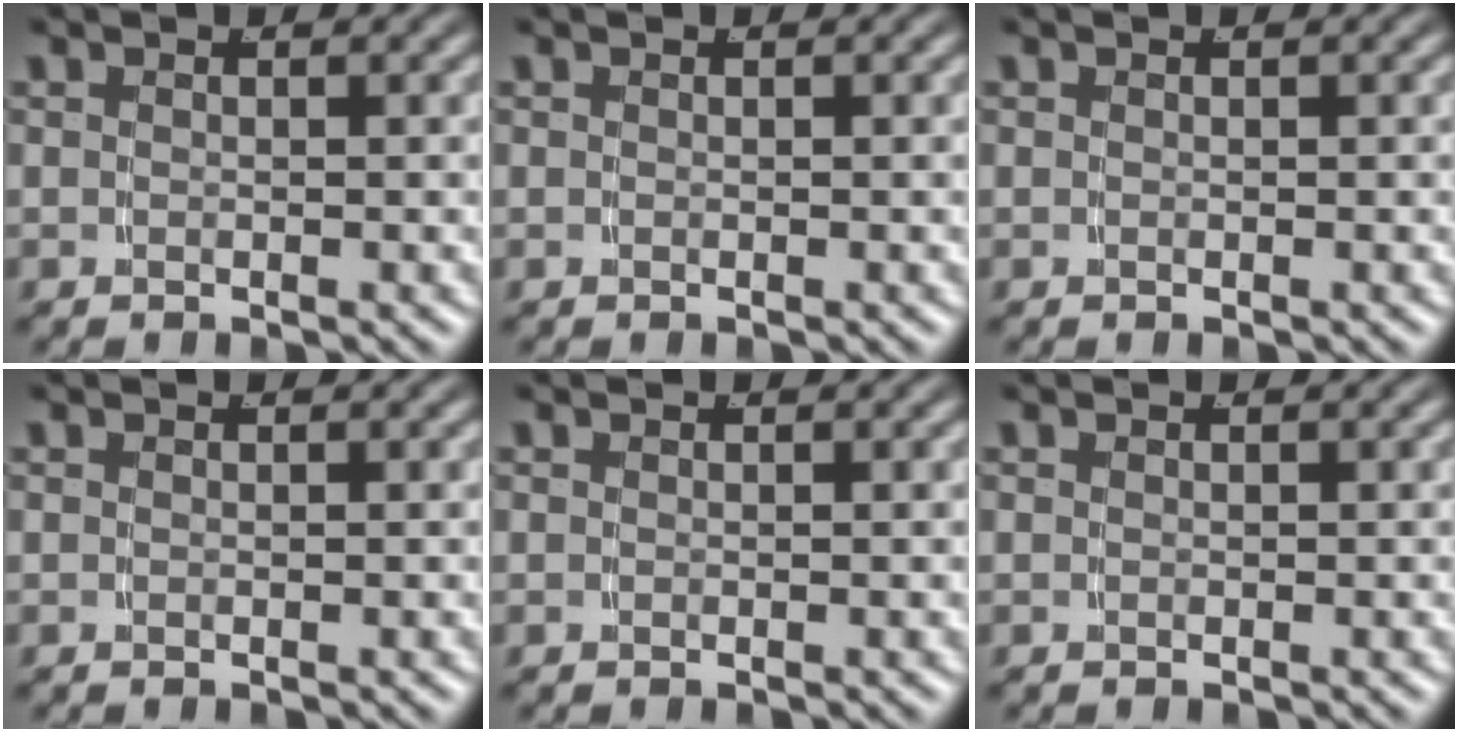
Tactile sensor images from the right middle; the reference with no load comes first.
{"total": 0.0}
{"total": 0.0}
{"total": 0.0}
{"total": 0.0}
{"total": 0.0}